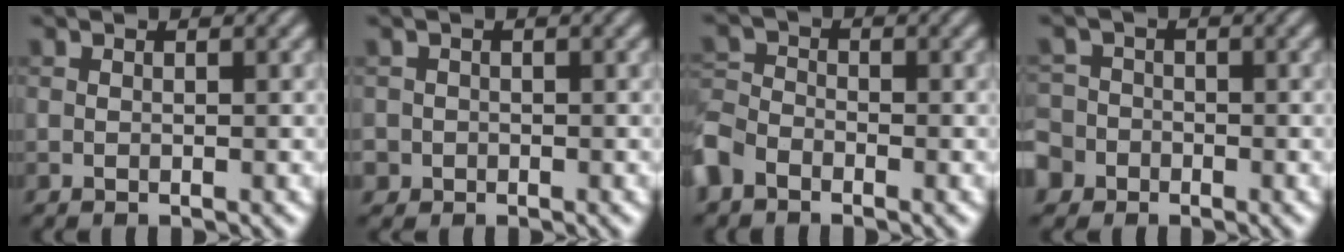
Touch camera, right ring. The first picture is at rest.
{"total": 1.3, "force": [-0.4, 1.2, 0.0], "torque": [0.010, -0.002, -0.006]}
{"total": 4.1, "force": [-2.9, 2.4, 1.6], "torque": [-0.045, 0.000, -0.076]}
{"total": 6.5, "force": [-3.7, 5.2, 1.5], "torque": [-0.031, -0.012, -0.082]}